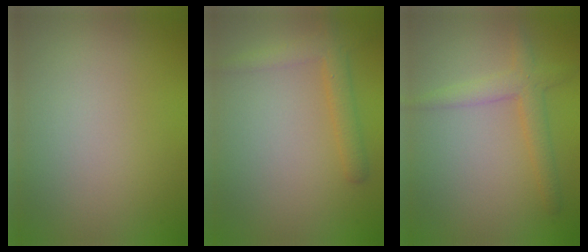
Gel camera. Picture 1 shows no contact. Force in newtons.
{"total": 2.6, "press": 2.6, "slide": 0.1}
{"total": 2.8, "press": 2.8, "slide": 0.2}